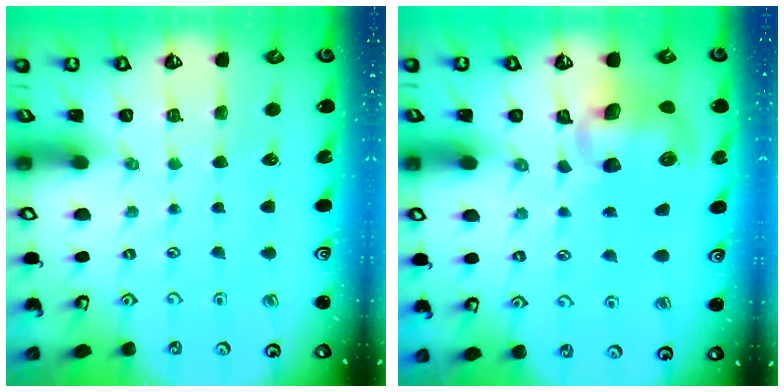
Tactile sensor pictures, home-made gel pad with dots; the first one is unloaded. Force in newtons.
{"total": 10.6, "press": 10.5, "slide": 1.7}